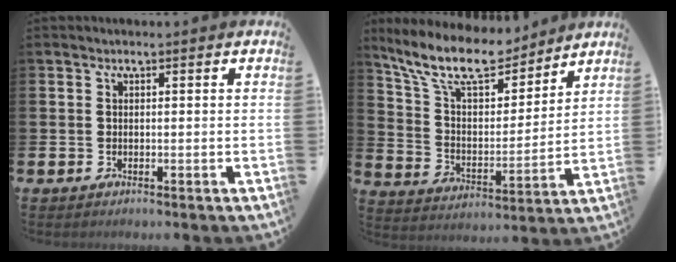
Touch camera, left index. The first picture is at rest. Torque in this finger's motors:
{"motor_torque": [0.34, -0.42, 0.90, 0.21]}